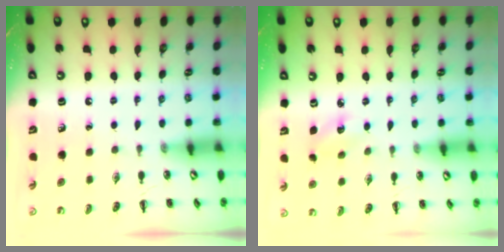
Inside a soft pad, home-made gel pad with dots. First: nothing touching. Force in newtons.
{"total": 3.8, "press": 3.6, "slide": 0.9}